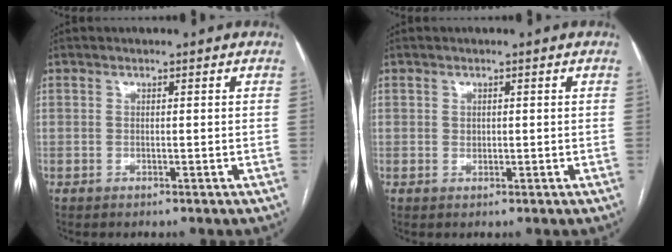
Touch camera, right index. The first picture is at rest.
{"total": 1.0, "force": [0.1, 0.8, 0.5], "torque": [-0.009, 0.000, 0.004]}